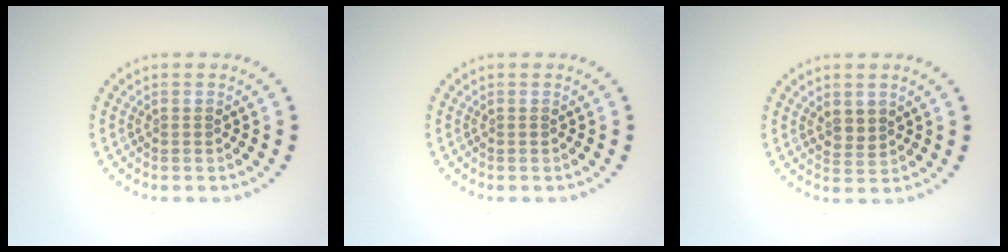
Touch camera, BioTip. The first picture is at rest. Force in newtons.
{"total": 0.0}
{"total": 1.5, "press": 1.4, "slide": 0.7}